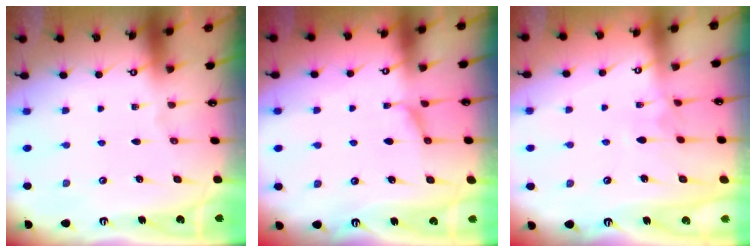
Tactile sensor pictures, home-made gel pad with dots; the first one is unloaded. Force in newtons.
{"total": 1.5, "press": 1.1, "slide": 1.0}
{"total": 2.9, "press": 2.9, "slide": 0.2}